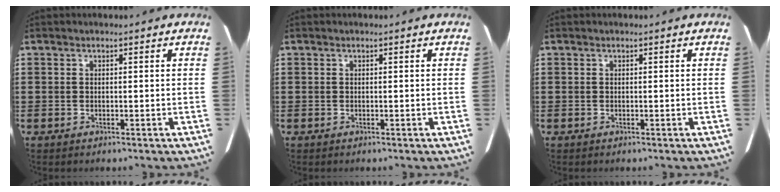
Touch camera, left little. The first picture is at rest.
{"total": 0.0}
{"total": 0.0}